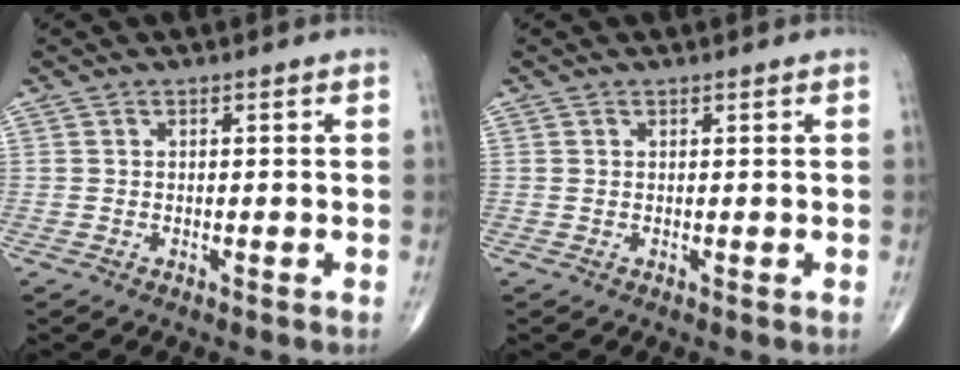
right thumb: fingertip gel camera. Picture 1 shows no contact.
{"total": 0.0}